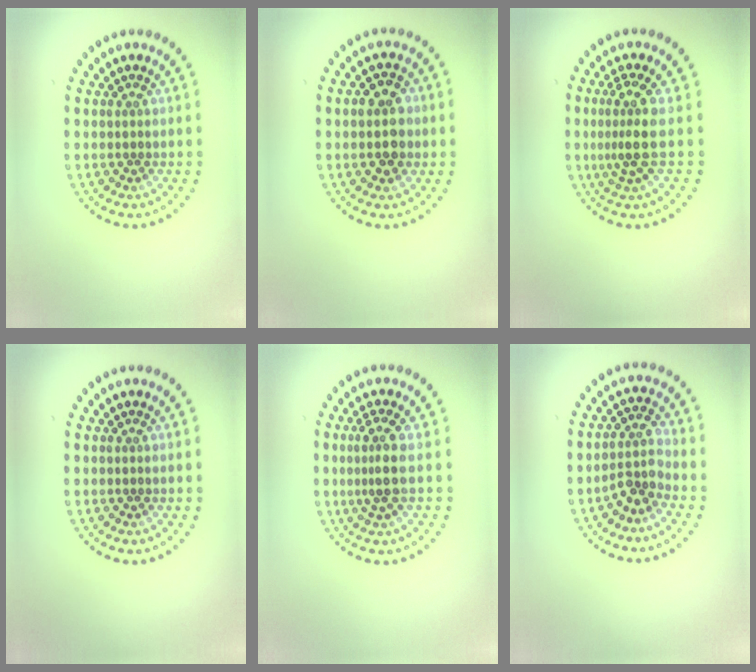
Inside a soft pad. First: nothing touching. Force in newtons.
{"total": 3.1, "press": 3.0, "slide": 0.4}
{"total": 3.0, "press": 2.3, "slide": 2.0}
{"total": 0.0}
{"total": 2.5, "press": 2.1, "slide": 1.4}
{"total": 2.7, "press": 2.0, "slide": 1.8}